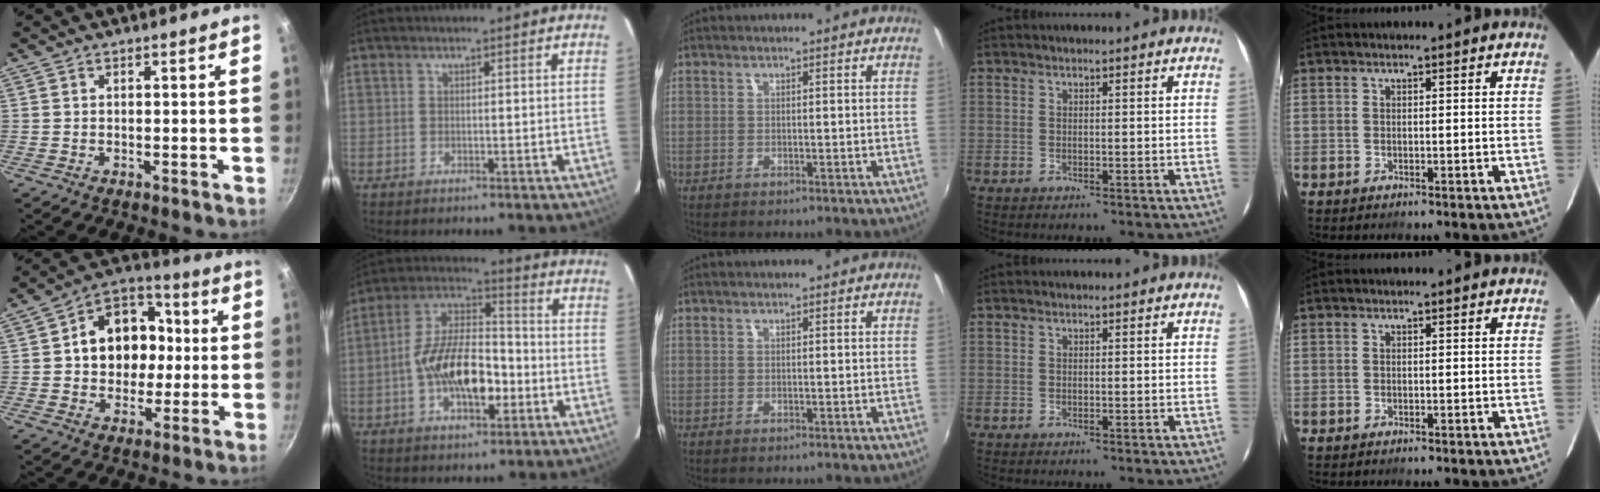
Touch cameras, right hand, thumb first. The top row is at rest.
{"thumb": {"total": 14.9, "force": [1.1, 12.0, 8.7], "torque": [-0.094, 0.024, 0.007]}, "index": {"total": 14.4, "force": [-4.0, 6.8, 12.0], "torque": [-0.229, 0.017, -0.068]}}